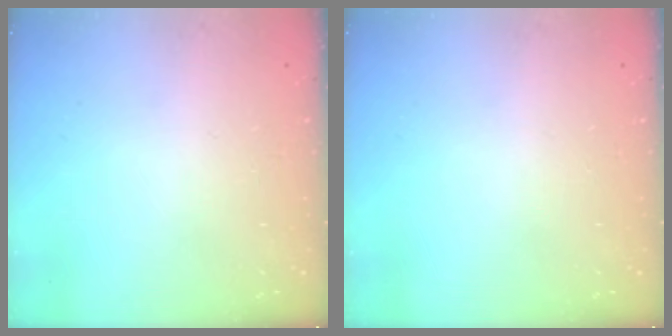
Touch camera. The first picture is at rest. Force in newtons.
{"total": 0.0}